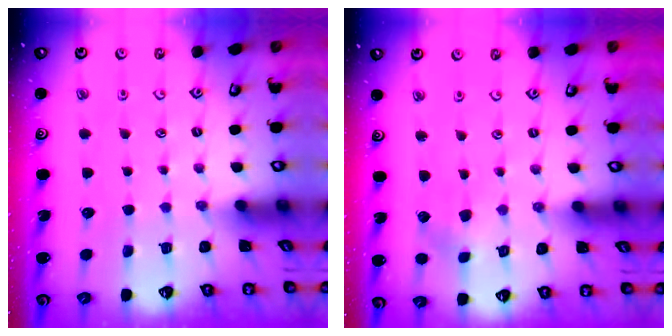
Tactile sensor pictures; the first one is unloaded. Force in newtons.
{"total": 2.7, "press": 2.7, "slide": 0.4}